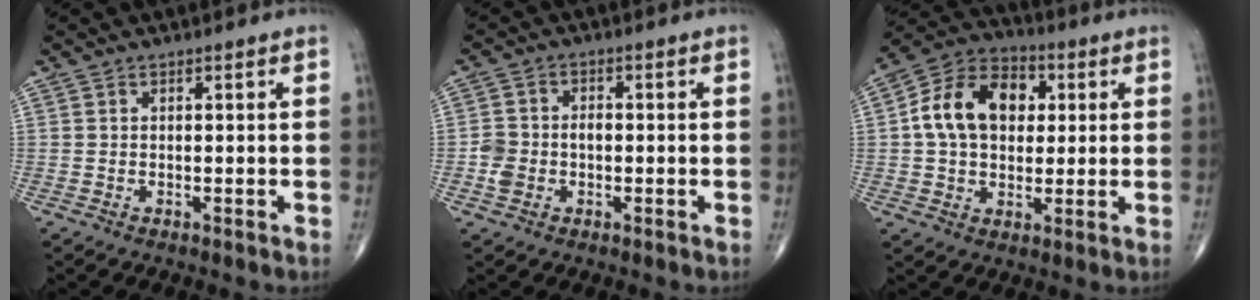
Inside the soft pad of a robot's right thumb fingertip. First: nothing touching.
{"total": 4.8, "force": [-1.1, 3.8, 2.7], "torque": [-0.048, 0.021, -0.021]}
{"total": 14.8, "force": [2.5, 10.4, 10.3], "torque": [-0.151, 0.019, 0.033]}